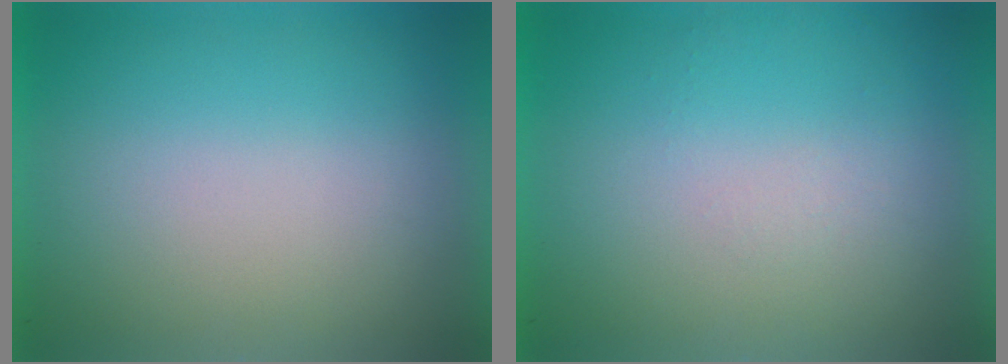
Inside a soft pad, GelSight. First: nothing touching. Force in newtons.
{"total": 1.0}